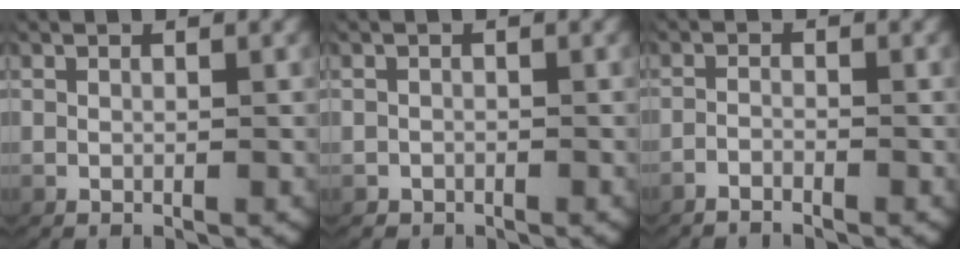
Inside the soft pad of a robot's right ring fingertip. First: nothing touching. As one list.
[{"total": 1.3, "force": [-0.9, 0.9, -0.3], "torque": [0.000, -0.010, -0.010]}, {"total": 1.9, "force": [-1.8, 0.5, 0.2], "torque": [-0.013, -0.012, -0.030]}]